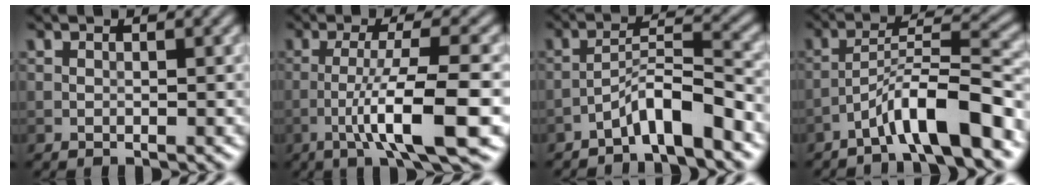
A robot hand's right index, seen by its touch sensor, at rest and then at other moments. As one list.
[{"total": 8.4, "force": [-3.1, 1.1, 7.7], "torque": [-0.122, 0.009, -0.057]}, {"total": 4.7, "force": [-3.4, 0.6, 3.2], "torque": [-0.056, 0.019, -0.065]}, {"total": 7.5, "force": [-4.8, 0.9, 5.7], "torque": [-0.092, 0.020, -0.080]}]